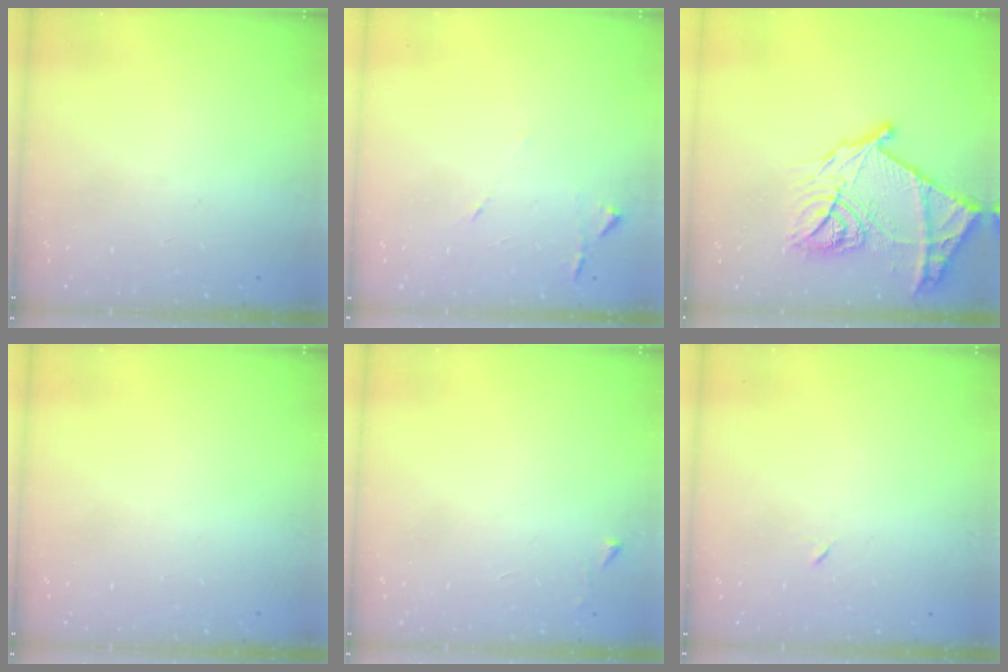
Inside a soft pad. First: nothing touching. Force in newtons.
{"total": 6.7, "press": 6.7, "slide": 0.7}
{"total": 22.2, "press": 22.1, "slide": 2.4}
{"total": 0.0}
{"total": 2.3, "press": 2.3, "slide": 0.4}
{"total": 3.3, "press": 3.2, "slide": 0.7}